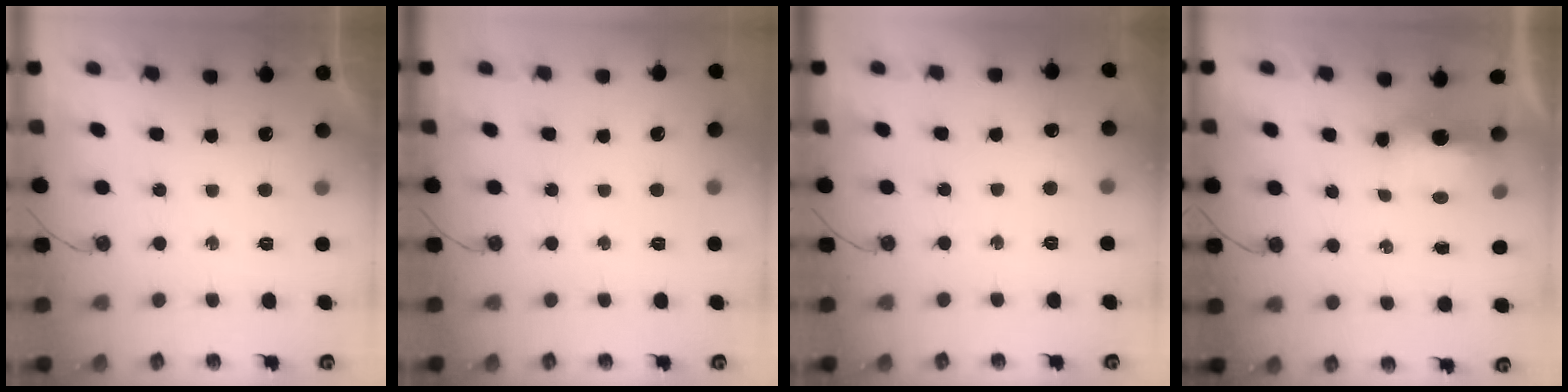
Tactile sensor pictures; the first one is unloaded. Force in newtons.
{"total": 0.0}
{"total": 4.5, "press": 4.5, "slide": 0.6}
{"total": 6.7, "press": 6.6, "slide": 1.0}